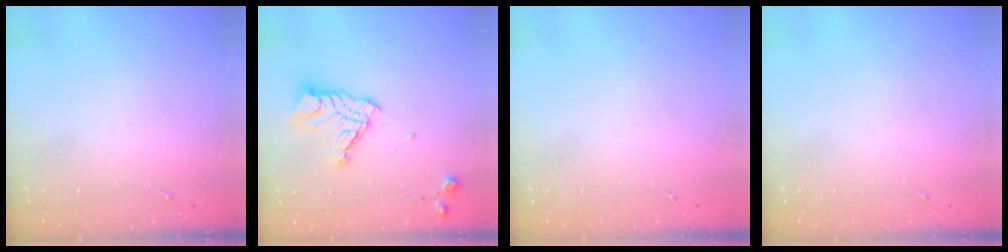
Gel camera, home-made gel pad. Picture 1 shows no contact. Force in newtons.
{"total": 14.5, "press": 14.5, "slide": 1.3}
{"total": 0.0}
{"total": 0.0}